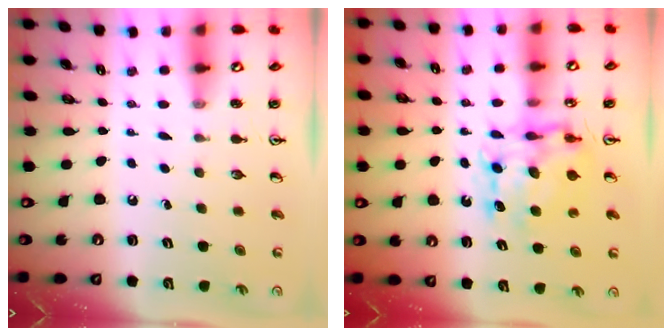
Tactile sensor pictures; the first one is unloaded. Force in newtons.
{"total": 8.6, "press": 8.6, "slide": 0.9}